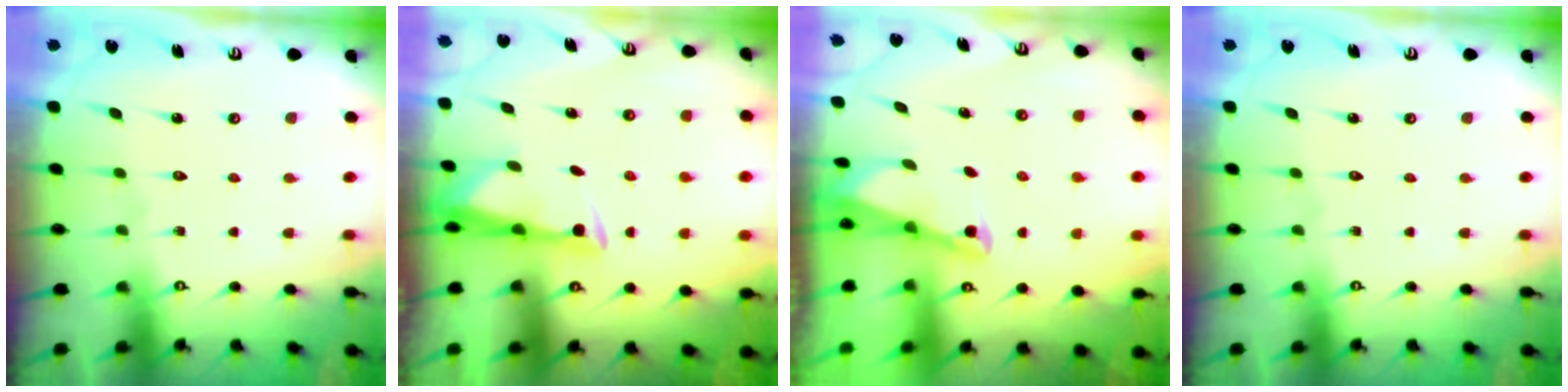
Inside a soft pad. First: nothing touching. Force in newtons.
{"total": 3.2, "press": 3.1, "slide": 0.9}
{"total": 2.2, "press": 2.1, "slide": 0.4}
{"total": 0.0}